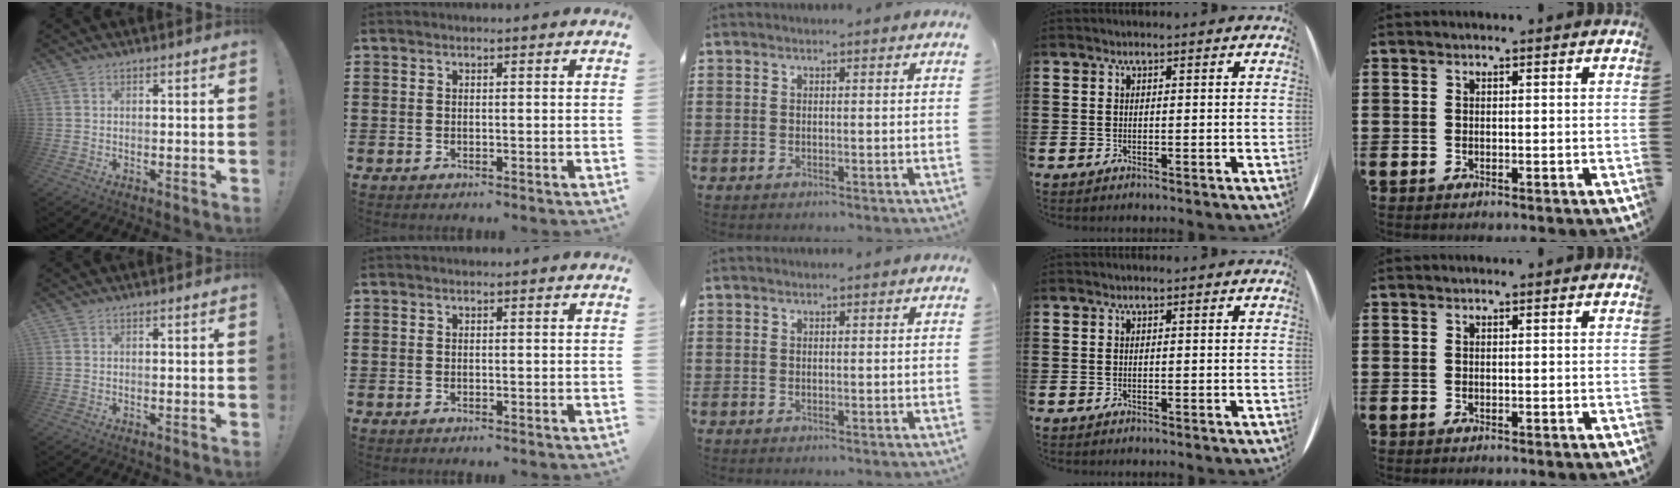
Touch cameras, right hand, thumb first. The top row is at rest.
{}